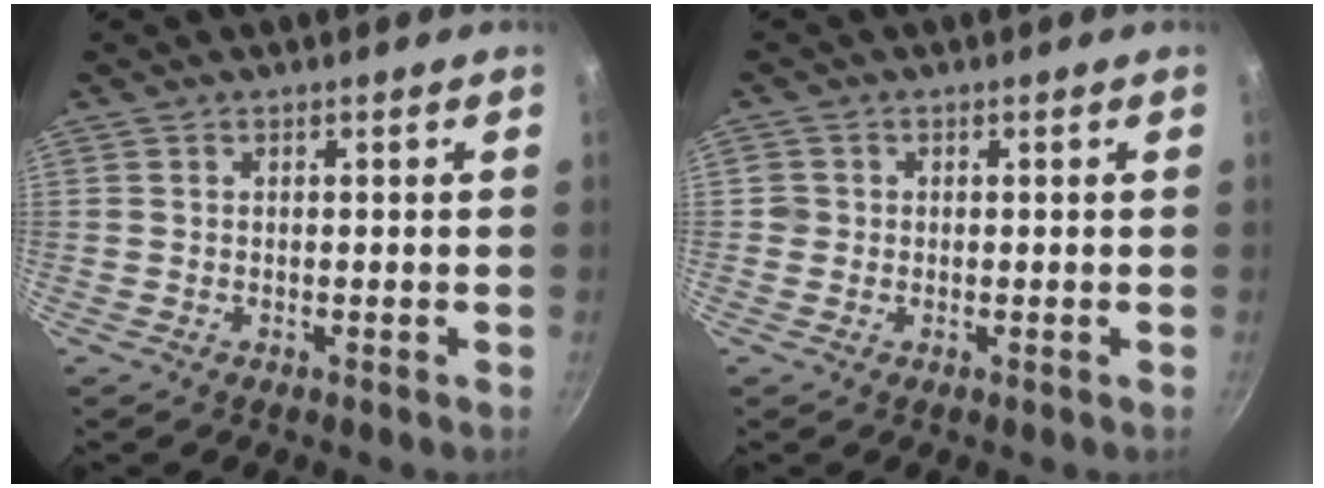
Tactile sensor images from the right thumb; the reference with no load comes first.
{"total": 1.6, "force": [0.0, 1.6, 0.2], "torque": [0.005, 0.005, -0.002]}